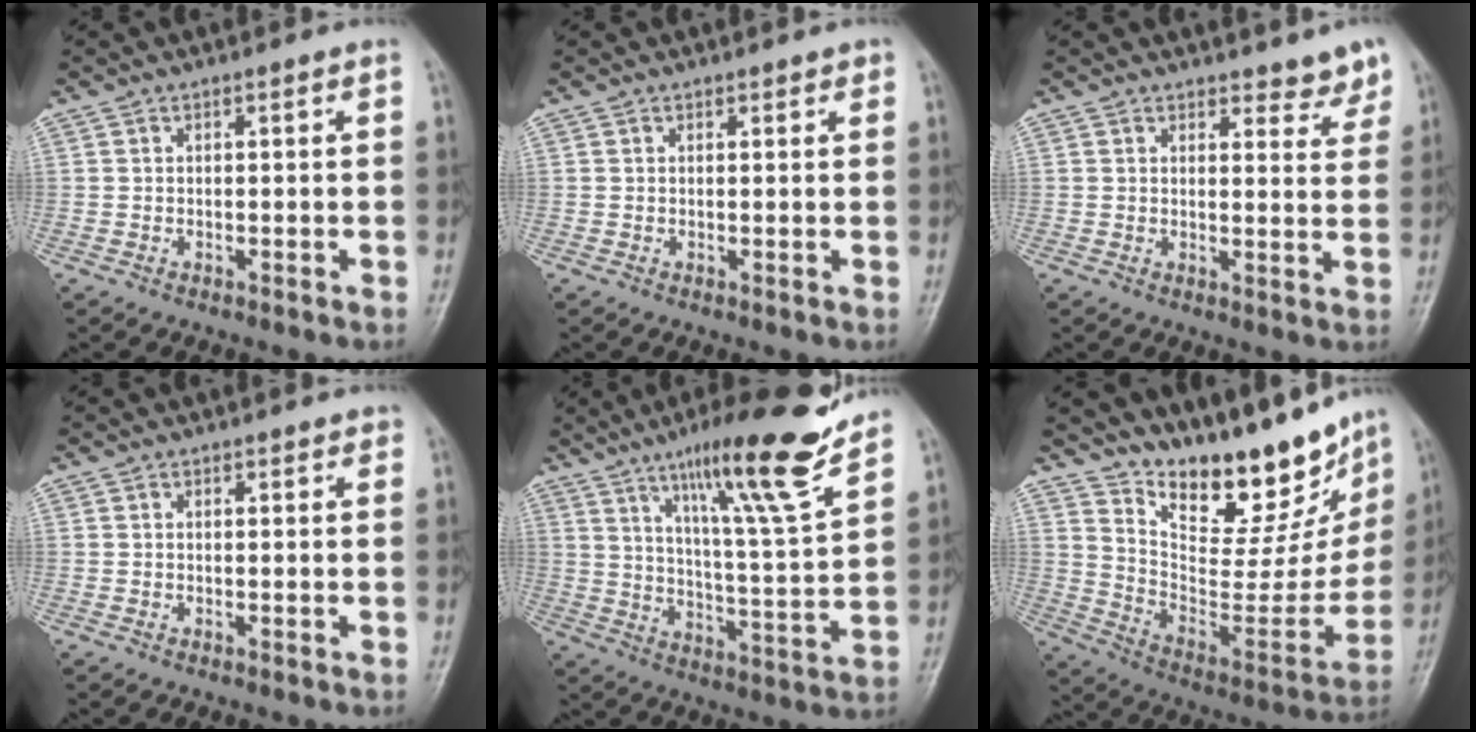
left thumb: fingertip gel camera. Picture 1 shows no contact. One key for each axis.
{"total": 1.1, "fx": 0.9, "fy": 0.5, "fz": 0.3, "tx": 0.003, "ty": -0.004, "tz": 0.008}
{"total": 4.7, "fx": 4.1, "fy": 1.9, "fz": 1.3, "tx": 0.011, "ty": -0.031, "tz": 0.046}
{"total": 0.9, "fx": 0.7, "fy": 0.5, "fz": 0.1, "tx": 0.003, "ty": -0.005, "tz": 0.007}
{"total": 18.4, "fx": 13.0, "fy": 1.3, "fz": 13.0, "tx": -0.182, "ty": -0.074, "tz": 0.206}
{"total": 24.0, "fx": 19.0, "fy": 8.5, "fz": 11.9, "tx": -0.137, "ty": -0.114, "tz": 0.290}